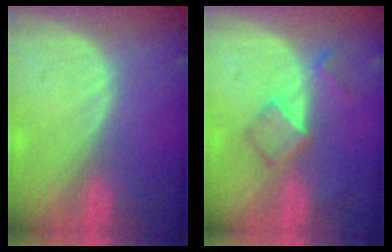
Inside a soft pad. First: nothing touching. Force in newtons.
{"total": 5.3, "press": 4.7, "slide": 2.5}